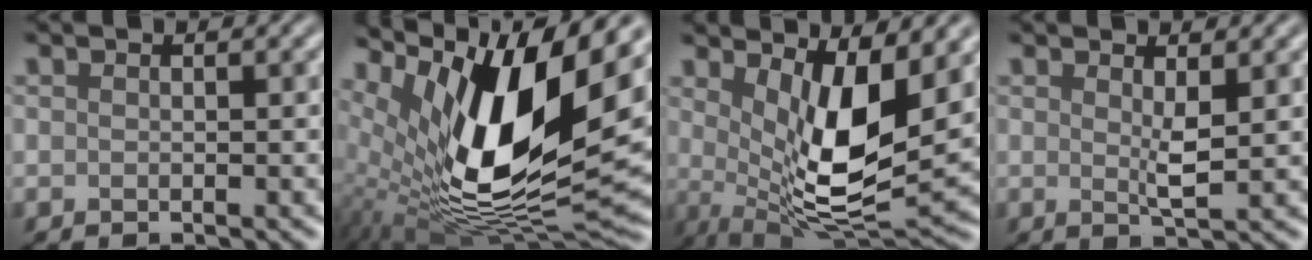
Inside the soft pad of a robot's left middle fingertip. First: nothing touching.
{"total": 15.5, "force": [4.9, 6.5, 13.2], "torque": [-0.250, -0.018, 0.082]}
{"total": 9.3, "force": [2.4, 3.2, 8.4], "torque": [-0.149, -0.023, 0.045]}
{"total": 1.9, "force": [0.5, 0.3, 1.8], "torque": [-0.035, -0.008, 0.010]}